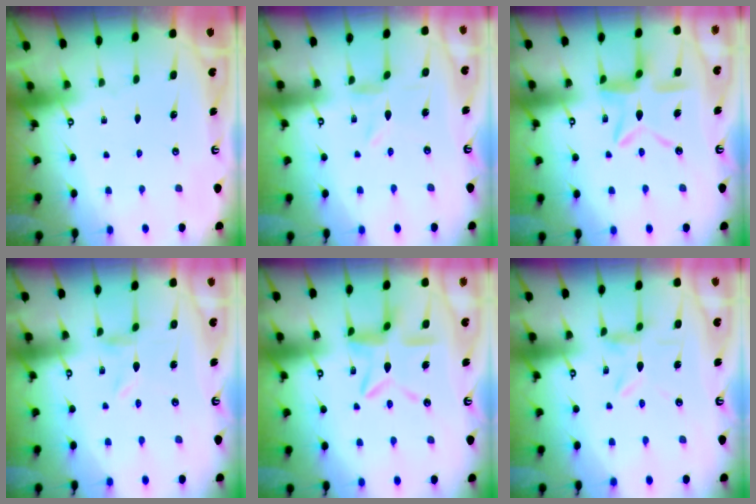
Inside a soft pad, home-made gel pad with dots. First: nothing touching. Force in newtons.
{"total": 0.0}
{"total": 10.7, "press": 10.6, "slide": 1.0}
{"total": 0.0}
{"total": 11.9, "press": 11.8, "slide": 1.2}
{"total": 2.8, "press": 2.8, "slide": 0.3}